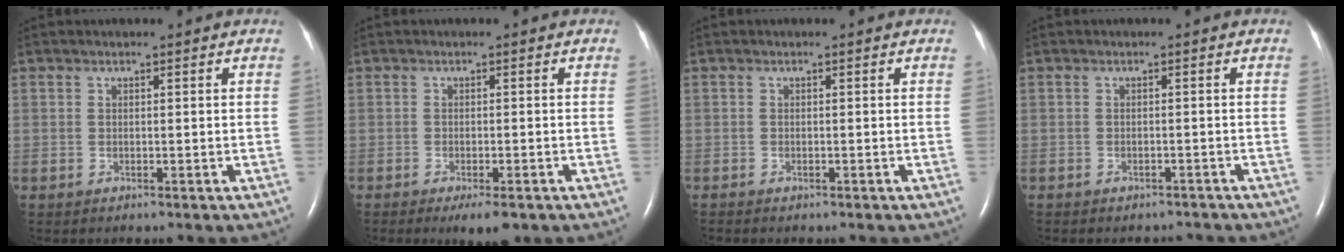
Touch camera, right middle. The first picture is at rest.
{"total": 3.8, "force": [-2.4, 1.0, 2.7], "torque": [-0.037, -0.005, -0.031]}
{"total": 0.6, "force": [-0.5, 0.2, 0.2], "torque": [-0.009, -0.001, -0.008]}
{"total": 4.1, "force": [-3.7, 1.6, 0.8], "torque": [-0.009, 0.002, -0.042]}